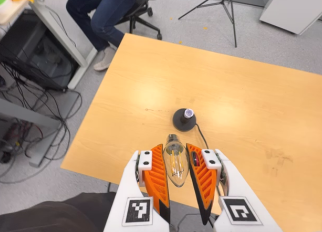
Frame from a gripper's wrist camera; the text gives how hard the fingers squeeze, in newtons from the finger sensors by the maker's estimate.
{"total": 10.8, "left": 10.1, "right": 11.6}